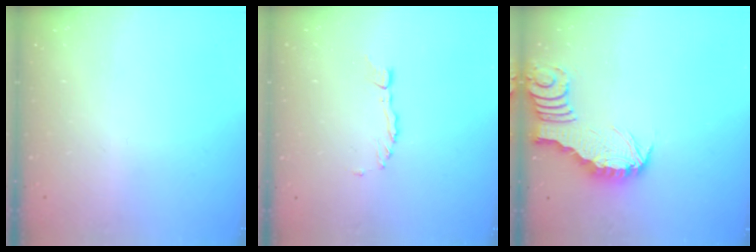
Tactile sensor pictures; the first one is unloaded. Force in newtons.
{"total": 2.3, "press": 2.2, "slide": 0.4}
{"total": 2.6, "press": 2.6, "slide": 0.2}